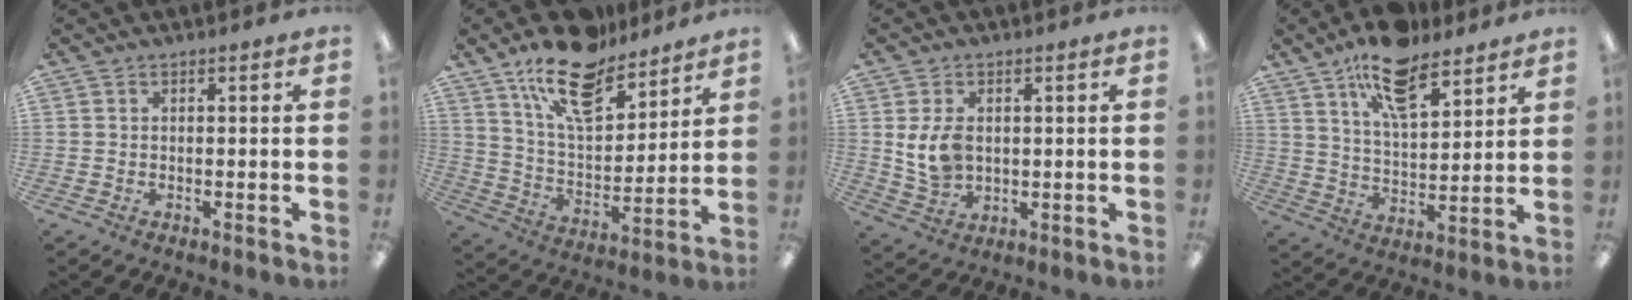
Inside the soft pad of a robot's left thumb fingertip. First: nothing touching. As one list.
[{"total": 17.9, "force": [13.3, 7.9, 9.1], "torque": [-0.153, -0.076, 0.234]}, {"total": 7.6, "force": [1.4, 5.4, 5.2], "torque": [-0.104, -0.002, 0.023]}, {"total": 14.7, "force": [10.3, 5.8, 8.7], "torque": [-0.143, -0.044, 0.177]}]